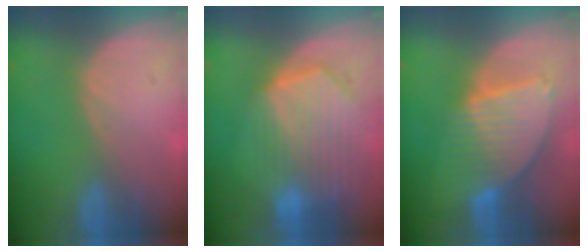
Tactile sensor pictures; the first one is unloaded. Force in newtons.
{"total": 10.4, "press": 9.1, "slide": 5.0}
{"total": 8.7, "press": 7.5, "slide": 4.4}